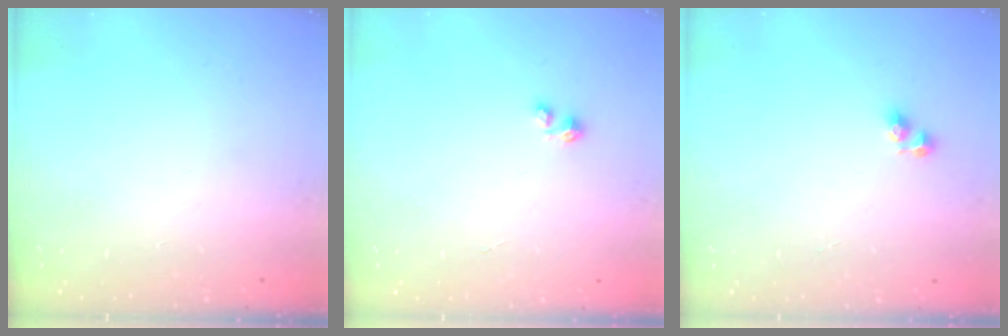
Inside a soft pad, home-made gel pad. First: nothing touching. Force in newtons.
{"total": 0.0}
{"total": 4.2, "press": 4.2, "slide": 0.4}